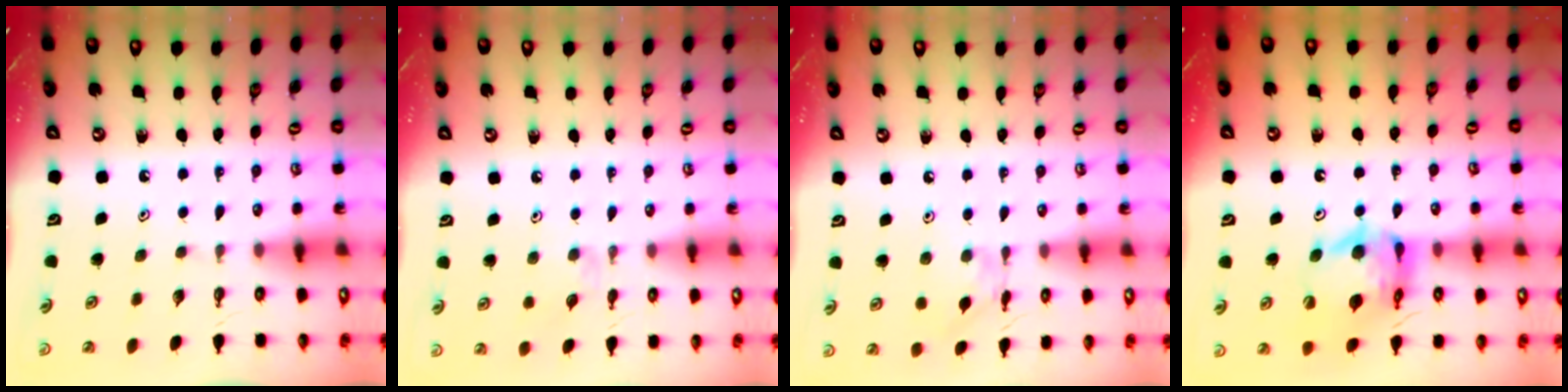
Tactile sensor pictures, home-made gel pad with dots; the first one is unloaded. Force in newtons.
{"total": 3.2, "press": 3.2, "slide": 0.7}
{"total": 2.7, "press": 2.7, "slide": 0.2}
{"total": 13.9, "press": 13.8, "slide": 1.5}